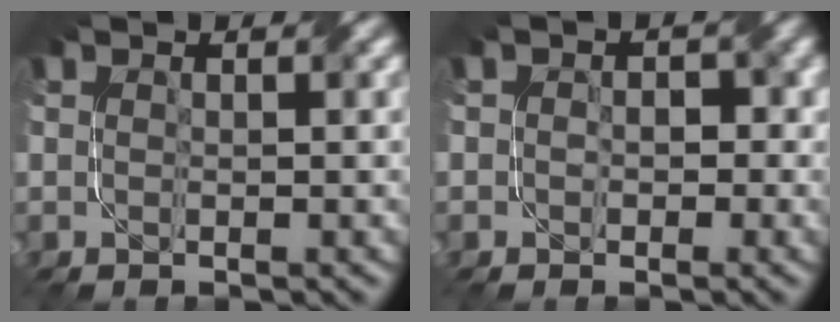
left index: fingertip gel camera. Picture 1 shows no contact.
{"total": 2.1, "force": [0.1, 1.8, 1.2], "torque": [-0.004, 0.003, -0.005]}